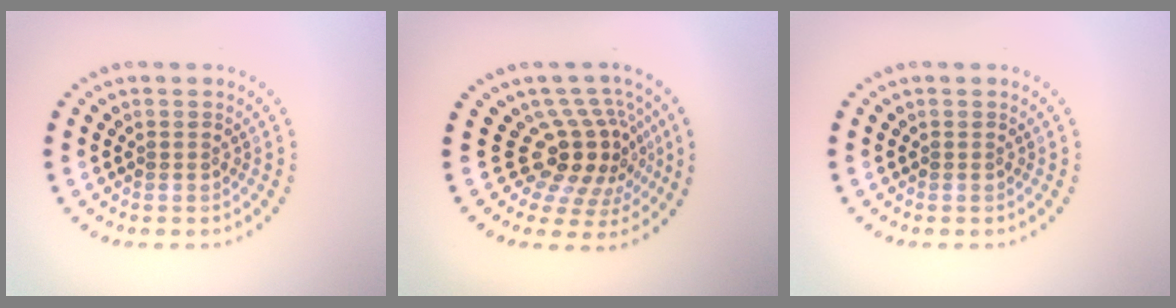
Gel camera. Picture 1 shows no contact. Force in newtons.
{"total": 5.0, "press": 3.6, "slide": 3.4}
{"total": 0.0}